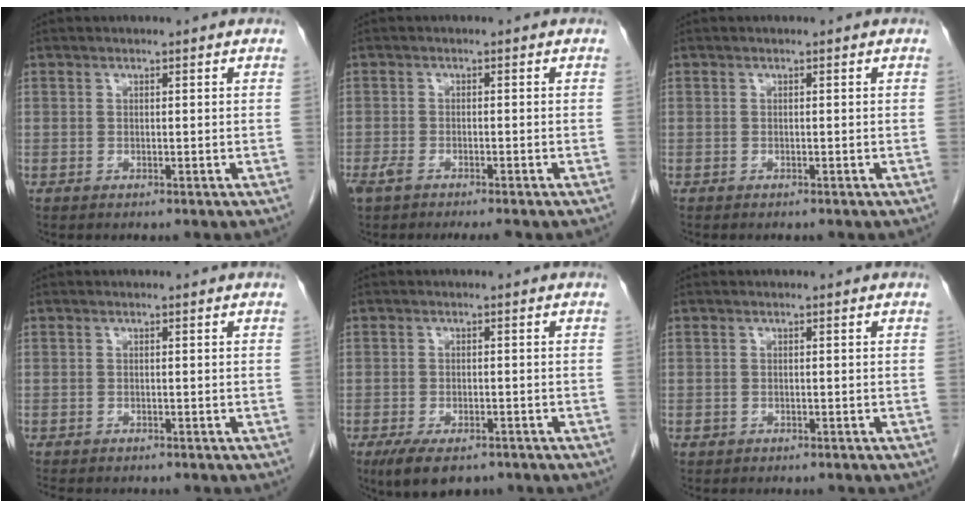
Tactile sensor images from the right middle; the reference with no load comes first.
{"total": 5.3, "force": [-4.1, 1.1, 3.2], "torque": [-0.050, -0.009, -0.063]}
{"total": 0.9, "force": [-0.8, 0.2, 0.3], "torque": [-0.010, -0.002, -0.011]}
{"total": 4.7, "force": [-4.0, 1.5, 1.8], "torque": [-0.026, -0.007, -0.054]}
{"total": 7.1, "force": [-5.0, 3.0, 4.0], "torque": [-0.069, -0.008, -0.079]}
{"total": 0.8, "force": [-0.6, 0.6, 0.1], "torque": [-0.007, 0.003, -0.008]}